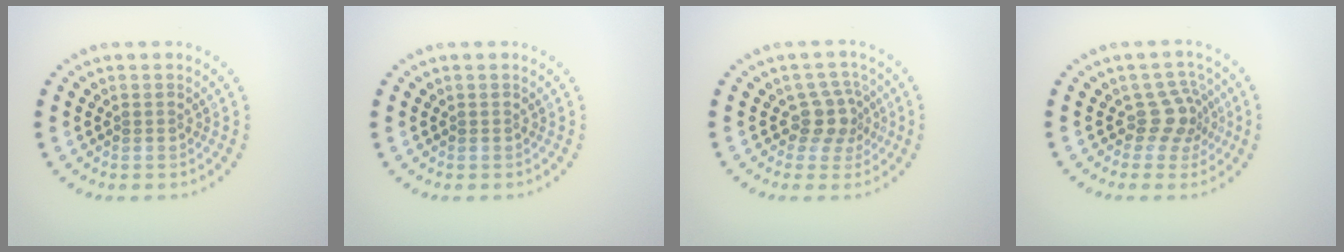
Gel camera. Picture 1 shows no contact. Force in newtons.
{"total": 0.0}
{"total": 2.8, "press": 2.2, "slide": 1.7}
{"total": 2.8, "press": 2.0, "slide": 2.0}